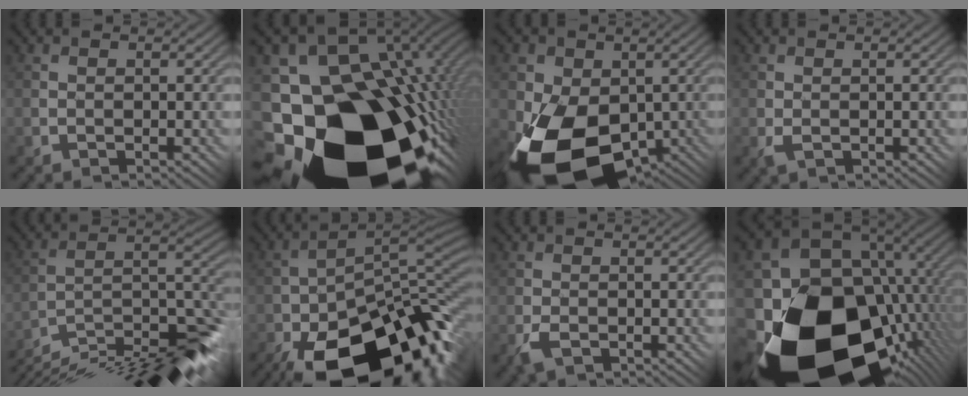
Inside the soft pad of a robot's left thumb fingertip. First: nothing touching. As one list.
[{"total": 22.1, "force": [-9.7, 14.0, 14.1], "torque": [-0.238, -0.059, -0.111]}, {"total": 16.0, "force": [-5.0, 10.5, 11.0], "torque": [-0.225, -0.030, -0.087]}, {"total": 1.2, "force": [-0.4, 0.8, 0.9], "torque": [-0.024, -0.005, -0.007]}, {"total": 14.7, "force": [-11.8, 1.6, 8.6], "torque": [-0.157, 0.011, -0.202]}, {"total": 19.4, "force": [-11.2, 8.7, 13.2], "torque": [-0.208, -0.033, -0.166]}, {"total": 2.2, "force": [-1.1, 1.3, 1.2], "torque": [-0.029, -0.006, -0.027]}, {"total": 21.2, "force": [-6.9, 14.3, 14.2], "torque": [-0.328, -0.077, -0.072]}]